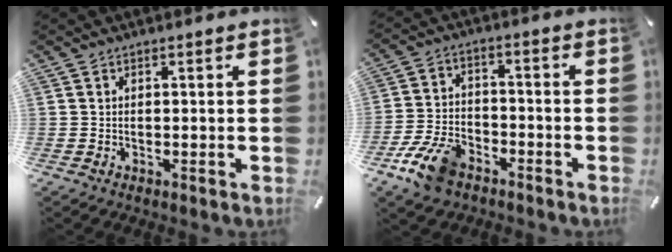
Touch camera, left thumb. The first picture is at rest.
{"total": 10.7, "force": [-6.5, 6.1, 5.9], "torque": [-0.122, 0.037, -0.119]}